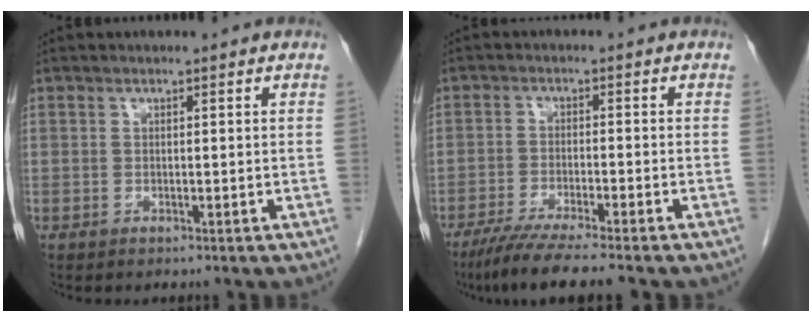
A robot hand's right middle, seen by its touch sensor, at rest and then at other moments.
{"total": 8.5, "force": [-6.9, -0.6, 4.9], "torque": [-0.074, -0.024, -0.112]}